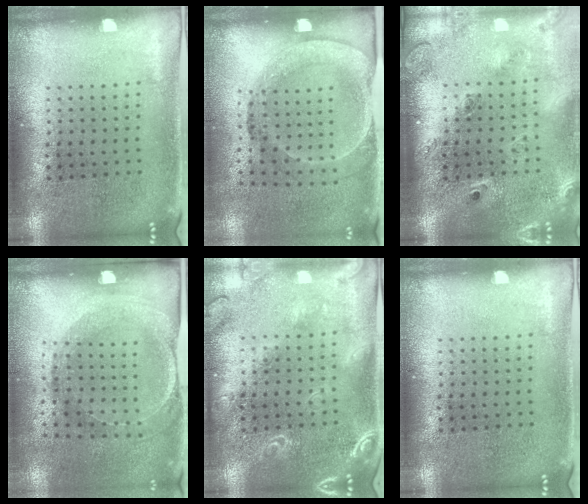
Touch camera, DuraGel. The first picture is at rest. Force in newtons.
{"total": 1.7, "press": 1.2, "slide": 1.2}
{"total": 2.5, "press": 1.8, "slide": 1.7}
{"total": 1.6, "press": 1.5, "slide": 0.6}
{"total": 1.8, "press": 1.8, "slide": 0.5}
{"total": 0.0}